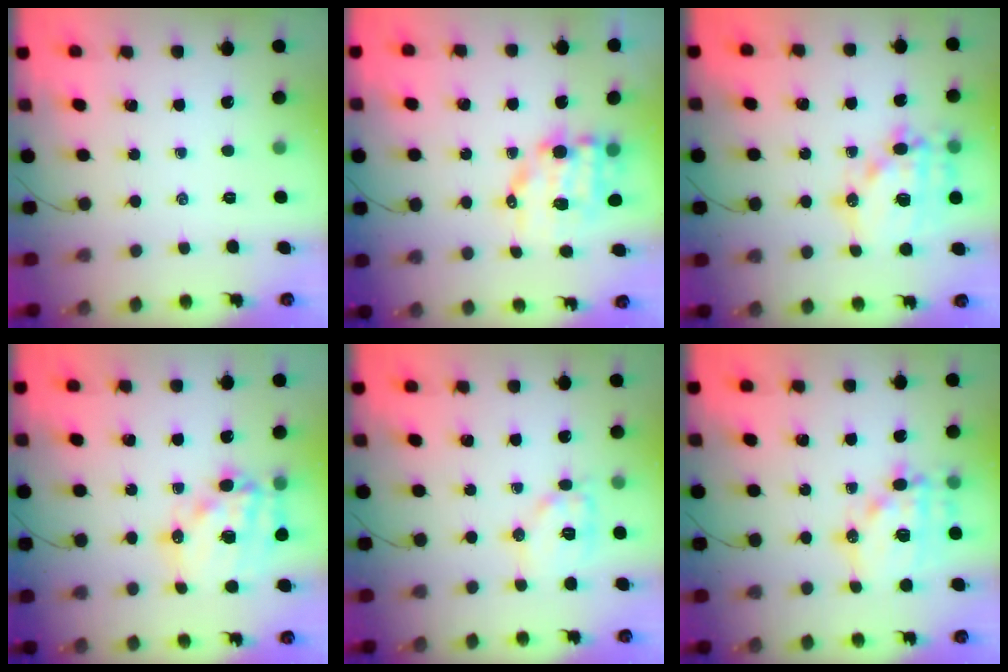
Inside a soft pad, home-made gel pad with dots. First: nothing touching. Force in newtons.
{"total": 9.9, "press": 9.6, "slide": 2.3}
{"total": 15.4, "press": 15.1, "slide": 3.2}
{"total": 16.6, "press": 16.1, "slide": 4.1}
{"total": 11.3, "press": 11.3, "slide": 0.5}
{"total": 15.8, "press": 15.4, "slide": 3.4}